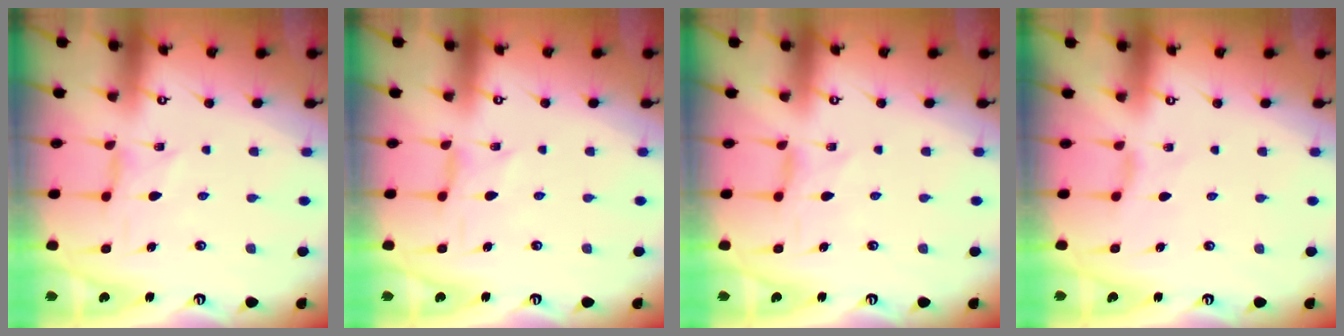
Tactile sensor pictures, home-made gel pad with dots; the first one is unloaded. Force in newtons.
{"total": 0.0}
{"total": 0.0}
{"total": 0.0}